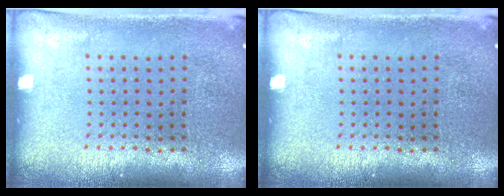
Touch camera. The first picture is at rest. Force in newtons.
{"total": 0.0}